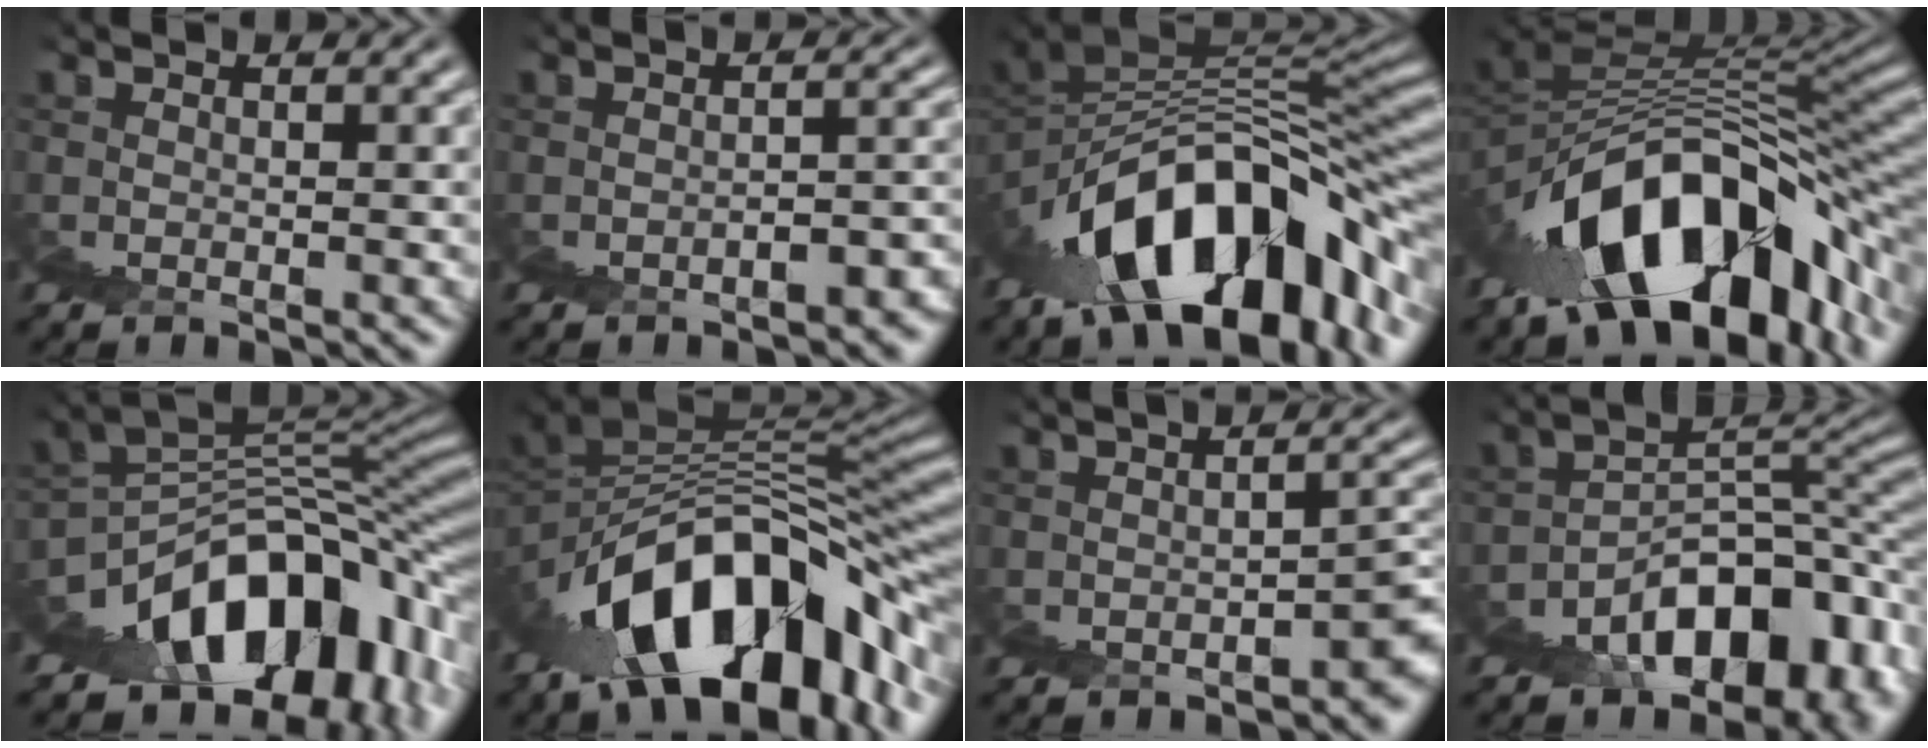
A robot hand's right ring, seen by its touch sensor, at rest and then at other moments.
{"total": 2.7, "force": [-2.7, 0.2, -0.1], "torque": [-0.001, 0.010, -0.043]}
{"total": 12.8, "force": [-3.0, 5.9, 10.9], "torque": [-0.148, 0.017, -0.043]}
{"total": 16.0, "force": [-4.4, 7.9, 13.2], "torque": [-0.186, 0.004, -0.057]}
{"total": 14.0, "force": [-3.8, 7.4, 11.2], "torque": [-0.136, -0.003, -0.051]}
{"total": 13.3, "force": [-3.0, 6.2, 11.4], "torque": [-0.154, 0.019, -0.044]}
{"total": 2.9, "force": [-1.0, 1.5, 2.4], "torque": [-0.026, 0.013, -0.015]}
{"total": 8.6, "force": [-4.3, 4.3, 6.1], "torque": [-0.056, 0.023, -0.081]}